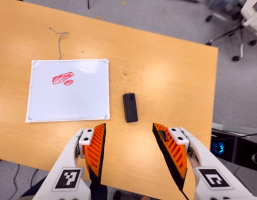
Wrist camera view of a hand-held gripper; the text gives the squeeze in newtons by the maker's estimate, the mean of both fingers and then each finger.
{"total": 0.0}